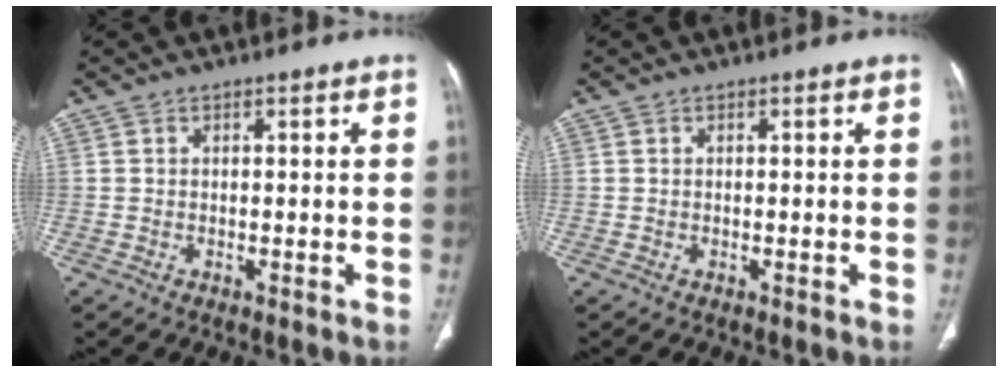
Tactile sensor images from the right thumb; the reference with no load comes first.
{"total": 0.0}